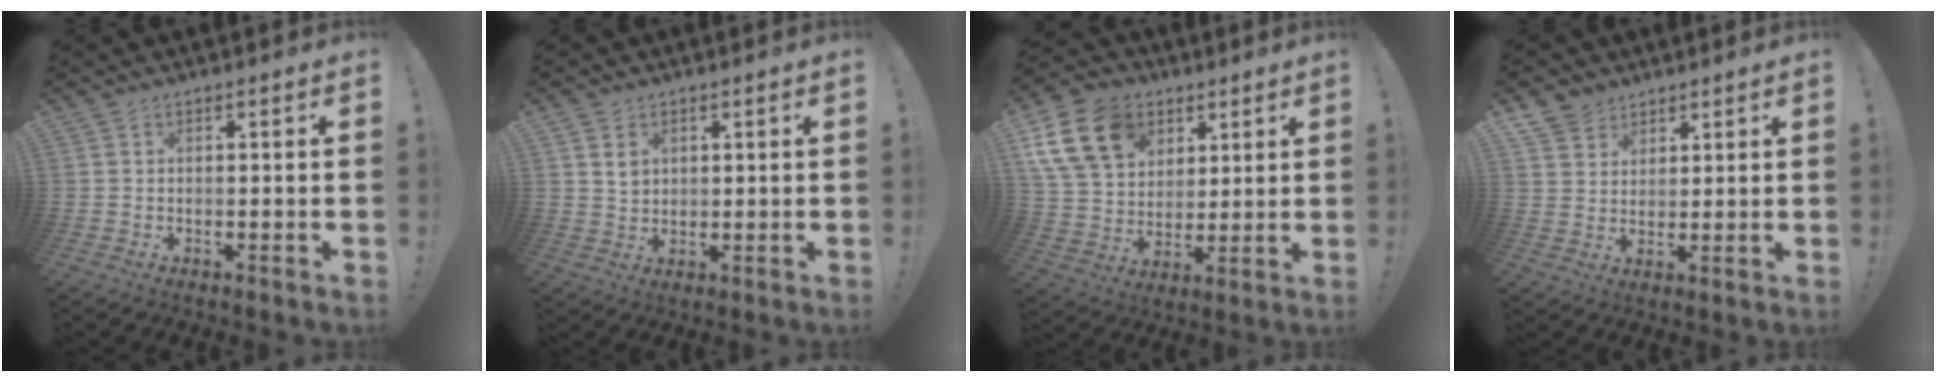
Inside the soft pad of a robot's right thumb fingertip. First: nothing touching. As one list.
[{"total": 3.8, "force": [1.7, 3.1, 1.3], "torque": [-0.011, -0.009, 0.029]}, {"total": 18.4, "force": [8.2, 13.7, 9.0], "torque": [-0.159, -0.027, 0.163]}, {"total": 6.3, "force": [4.5, 4.3, 0.3], "torque": [-0.003, -0.033, 0.089]}]